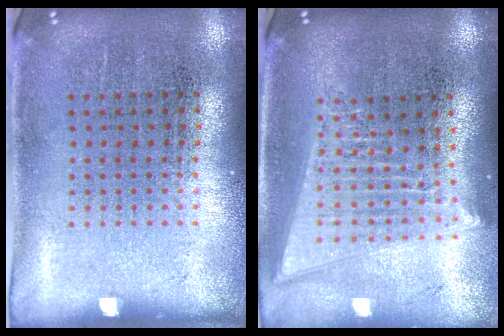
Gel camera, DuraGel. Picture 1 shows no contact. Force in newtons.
{"total": 1.8, "press": 1.6, "slide": 0.9}